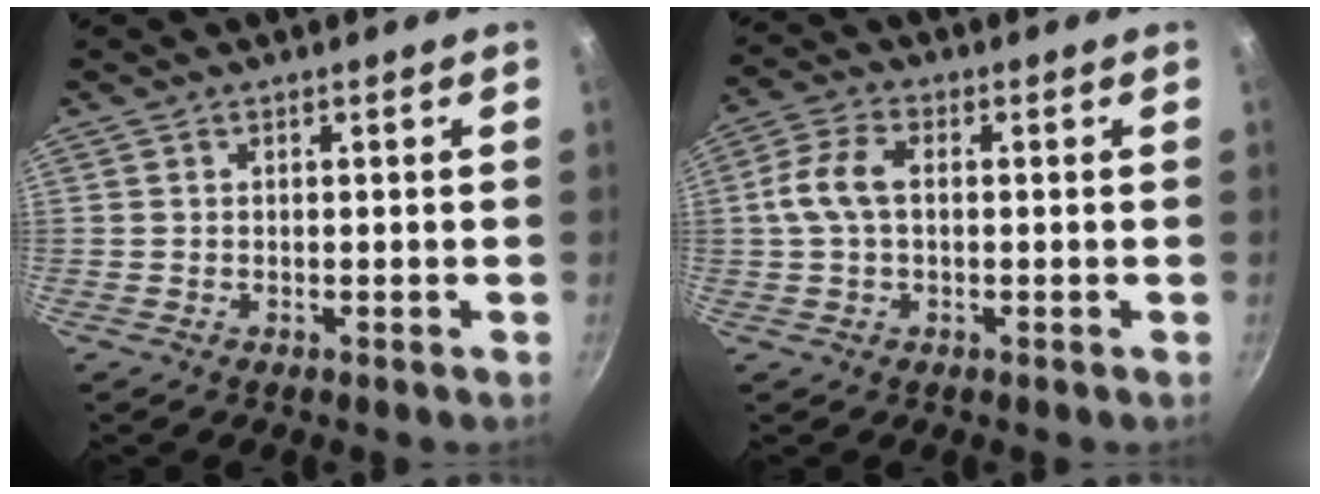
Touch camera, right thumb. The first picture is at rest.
{"total": 6.9, "force": [0.4, 4.1, 5.5], "torque": [-0.122, 0.021, 0.003]}